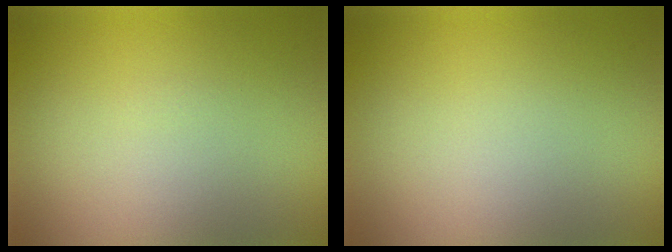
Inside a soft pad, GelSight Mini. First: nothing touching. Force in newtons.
{"total": 0.0}